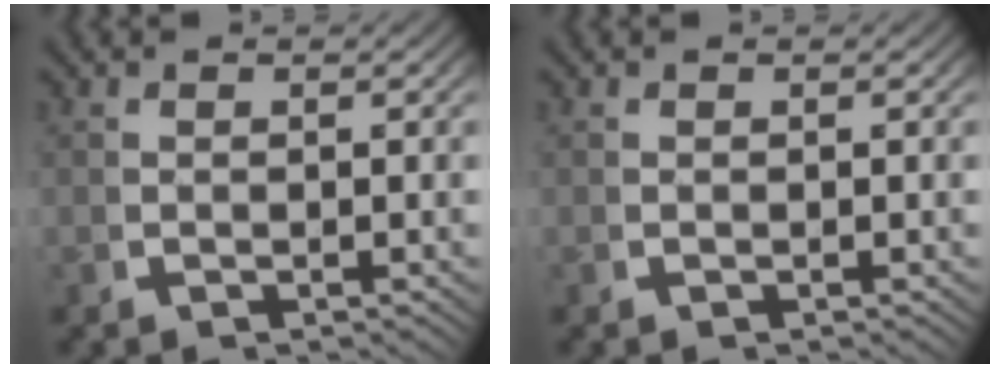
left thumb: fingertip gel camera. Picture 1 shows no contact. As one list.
[{"total": 0.0}]